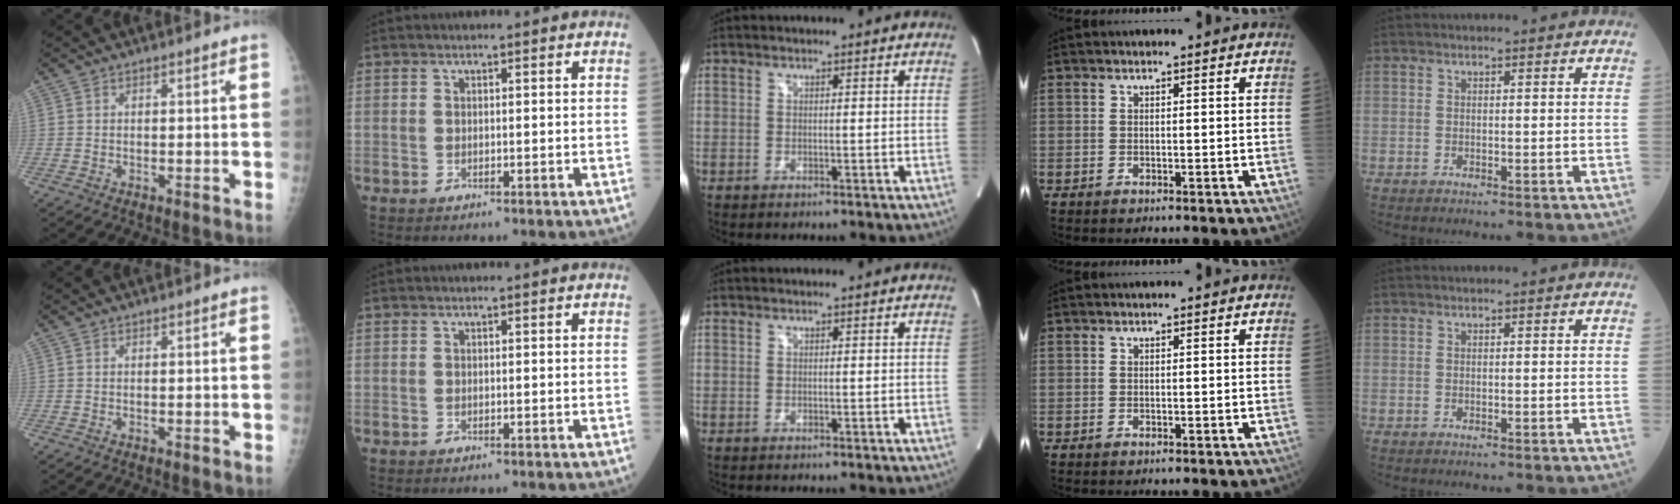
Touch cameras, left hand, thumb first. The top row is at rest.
{}